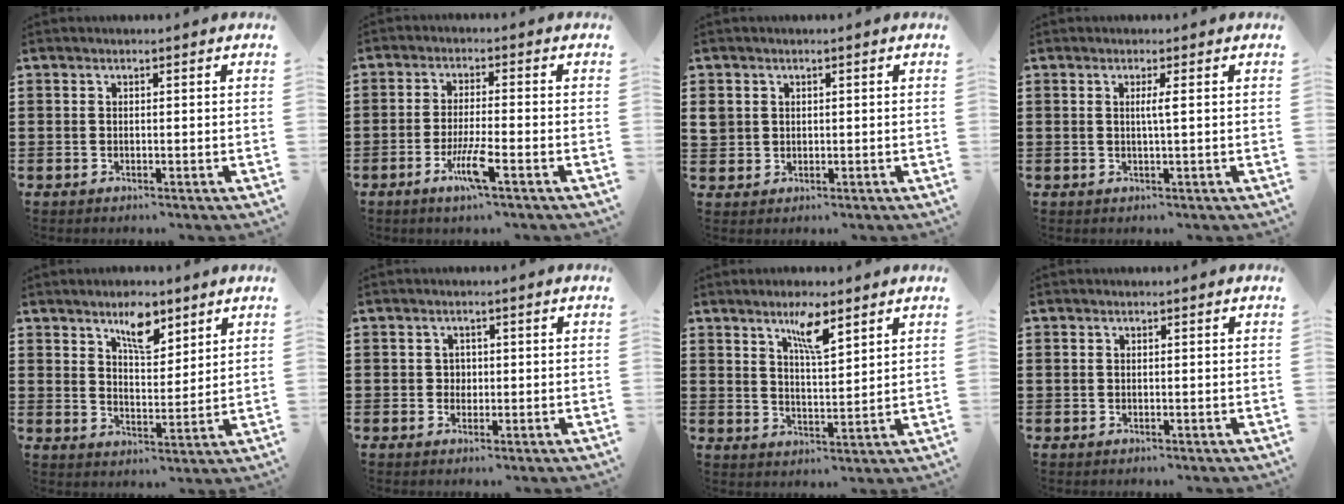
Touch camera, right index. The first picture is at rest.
{"total": 5.5, "force": [-2.8, 0.3, 4.8], "torque": [-0.097, -0.014, -0.053]}
{"total": 2.0, "force": [0.5, 1.9, 0.4], "torque": [-0.017, 0.009, 0.008]}
{"total": 1.8, "force": [0.2, -0.2, 1.8], "torque": [-0.034, -0.003, 0.000]}
{"total": 6.6, "force": [4.7, 2.5, 4.0], "torque": [-0.059, -0.012, 0.077]}
{"total": 1.4, "force": [0.1, 1.3, 0.5], "torque": [-0.014, 0.008, 0.001]}
{"total": 5.9, "force": [4.0, 1.3, 4.2], "torque": [-0.069, -0.005, 0.063]}
{"total": 0.0}